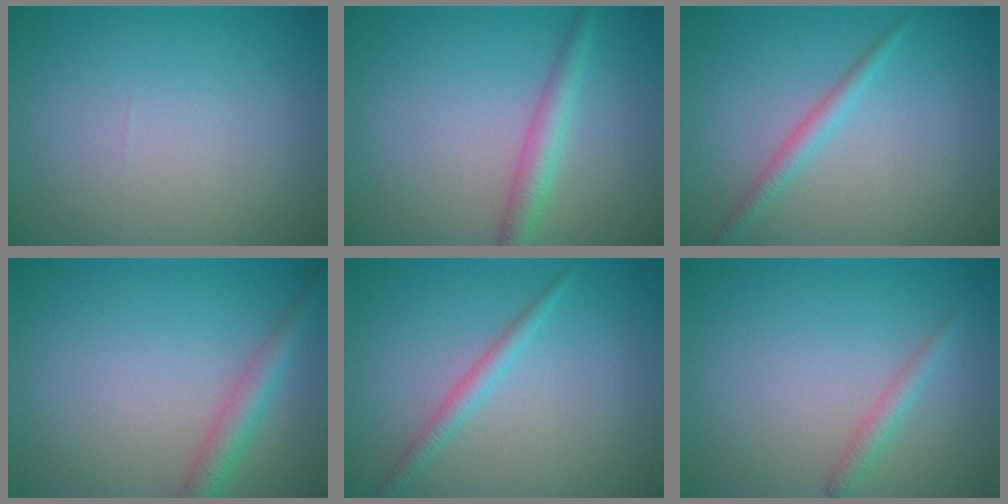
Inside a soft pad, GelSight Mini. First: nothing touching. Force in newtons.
{"total": 2.7, "press": 2.7, "slide": 0.1}
{"total": 1.7, "press": 1.7, "slide": 0.1}
{"total": 2.9, "press": 2.9, "slide": 0.0}
{"total": 1.7, "press": 1.7, "slide": 0.1}
{"total": 1.4, "press": 1.4, "slide": 0.0}